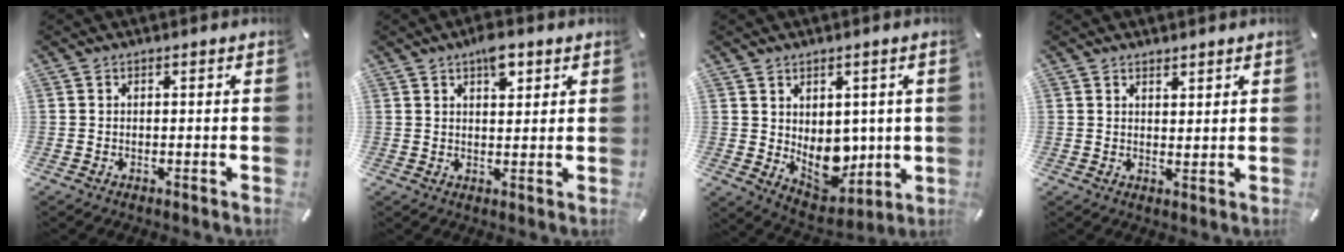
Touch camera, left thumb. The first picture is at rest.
{"total": 5.5, "force": [3.0, 2.8, 3.6], "torque": [-0.038, -0.010, 0.047]}
{"total": 8.8, "force": [1.2, 7.5, 4.5], "torque": [-0.033, -0.025, 0.033]}
{"total": 2.1, "force": [1.9, 0.7, 0.1], "torque": [0.004, -0.012, 0.035]}